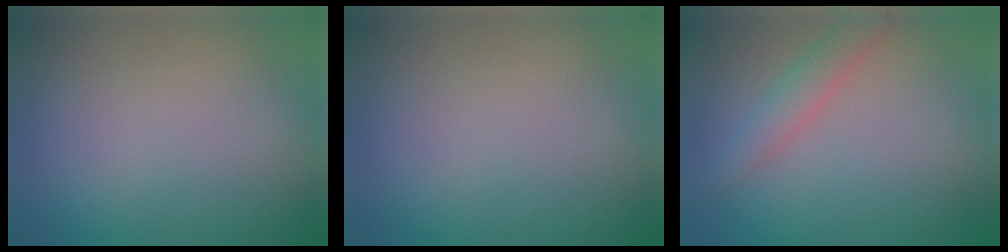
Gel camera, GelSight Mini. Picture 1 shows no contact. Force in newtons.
{"total": 0.0}
{"total": 2.6, "press": 2.6, "slide": 0.2}